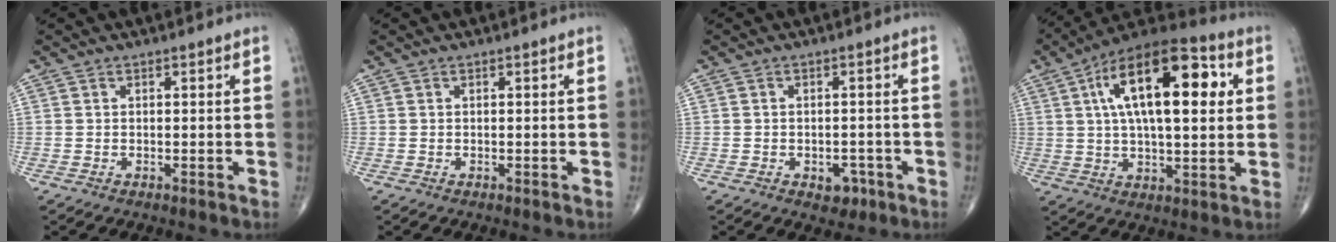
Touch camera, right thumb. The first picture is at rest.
{"total": 0.0}
{"total": 3.5, "force": [-1.6, 2.4, 2.0], "torque": [-0.008, 0.007, -0.018]}
{"total": 21.8, "force": [5.5, 9.2, 19.0], "torque": [-0.295, 0.014, 0.078]}